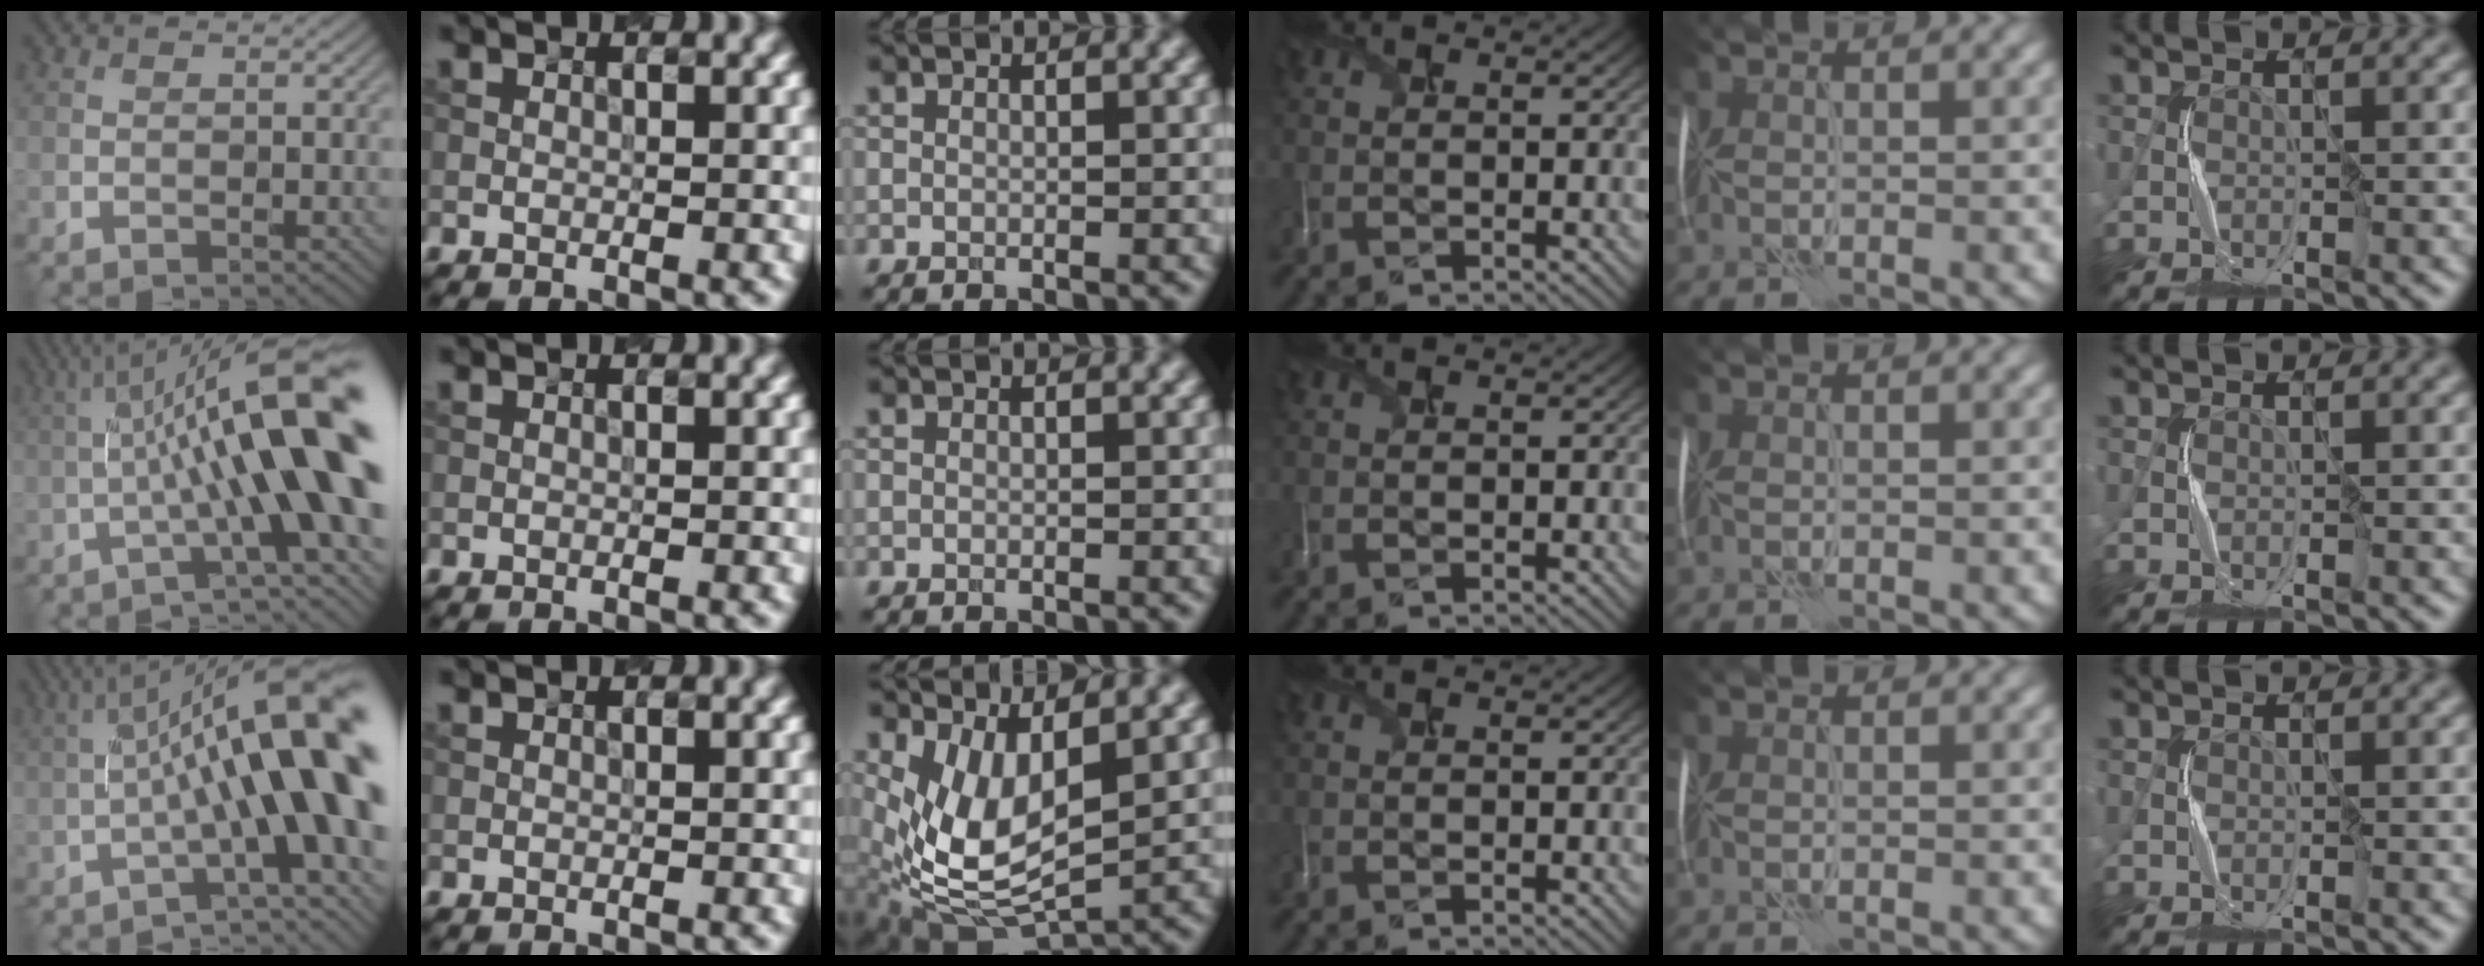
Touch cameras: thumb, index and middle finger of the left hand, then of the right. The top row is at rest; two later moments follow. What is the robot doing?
{"motion": "shake", "object": "plastic piggy bank"}